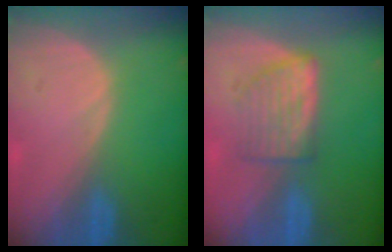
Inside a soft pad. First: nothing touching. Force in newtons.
{"total": 5.8, "press": 5.4, "slide": 2.1}